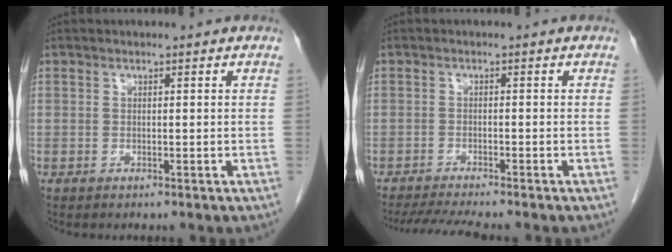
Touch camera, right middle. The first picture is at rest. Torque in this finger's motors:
{"motor_torque": [0.03, -0.02, 0.01, 0.00]}